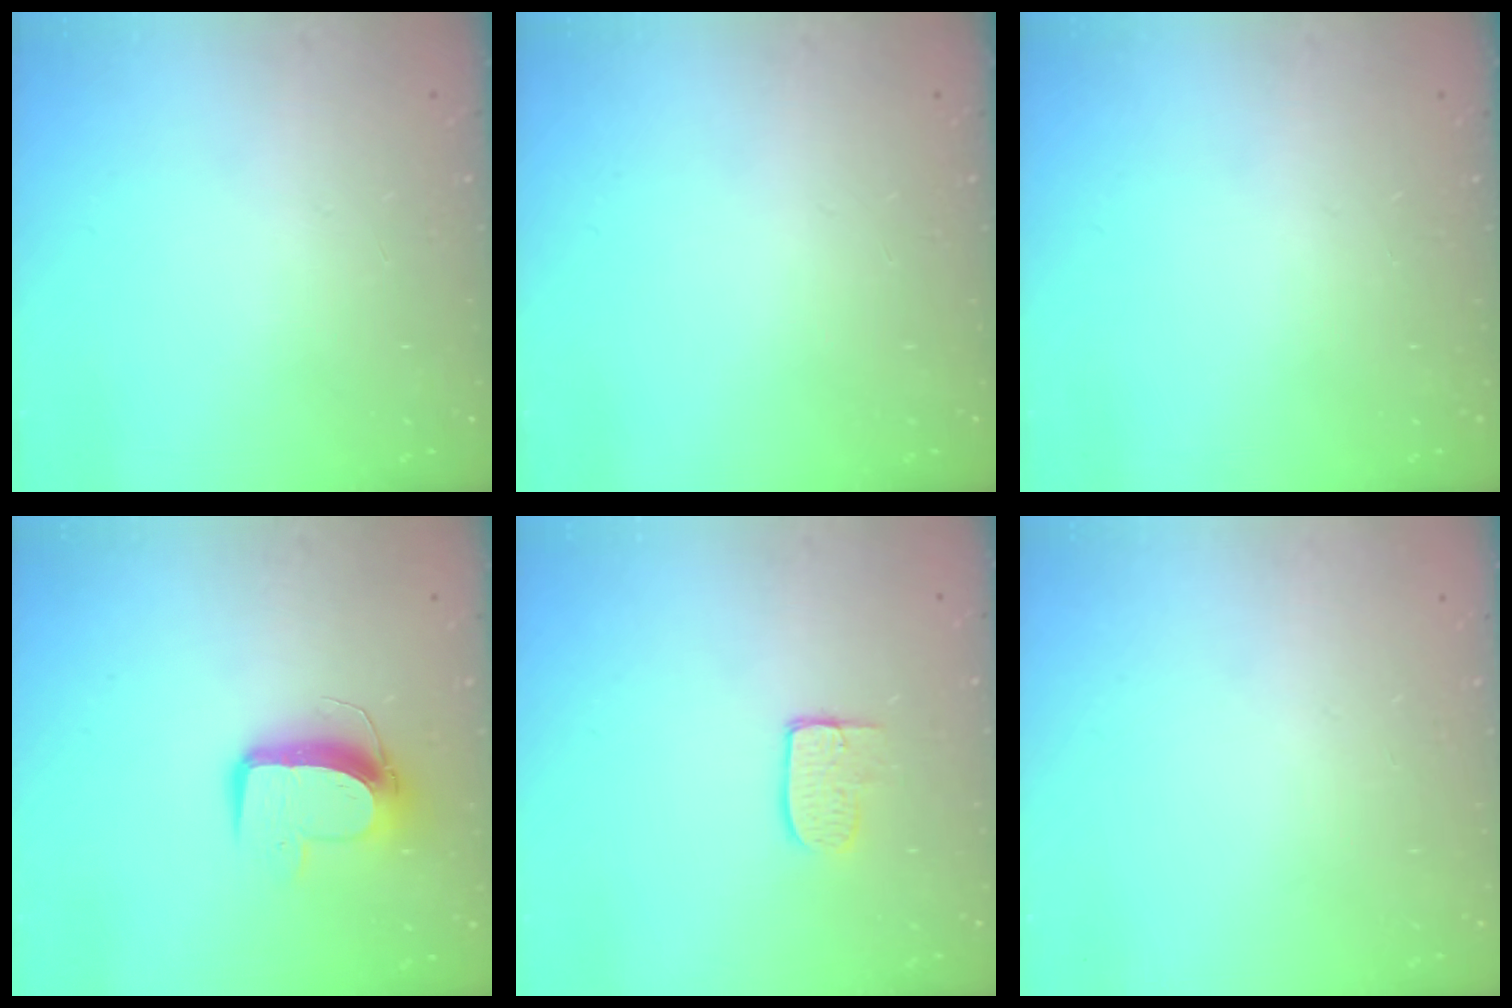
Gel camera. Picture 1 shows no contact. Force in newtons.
{"total": 0.0}
{"total": 0.0}
{"total": 9.8, "press": 9.8, "slide": 0.5}
{"total": 6.7, "press": 6.7, "slide": 0.4}
{"total": 0.0}